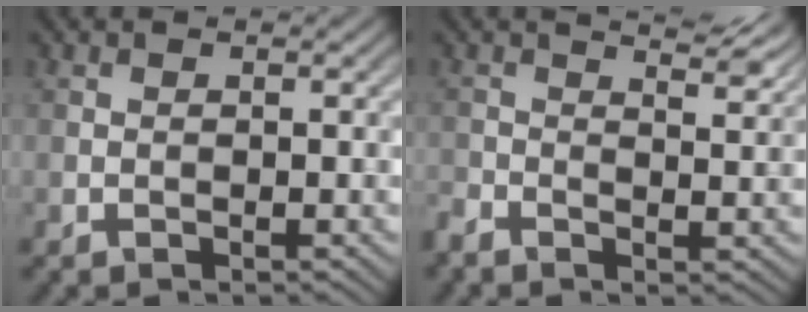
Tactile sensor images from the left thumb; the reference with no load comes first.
{"total": 4.4, "force": [2.4, 1.6, 3.4], "torque": [-0.067, 0.003, 0.031]}